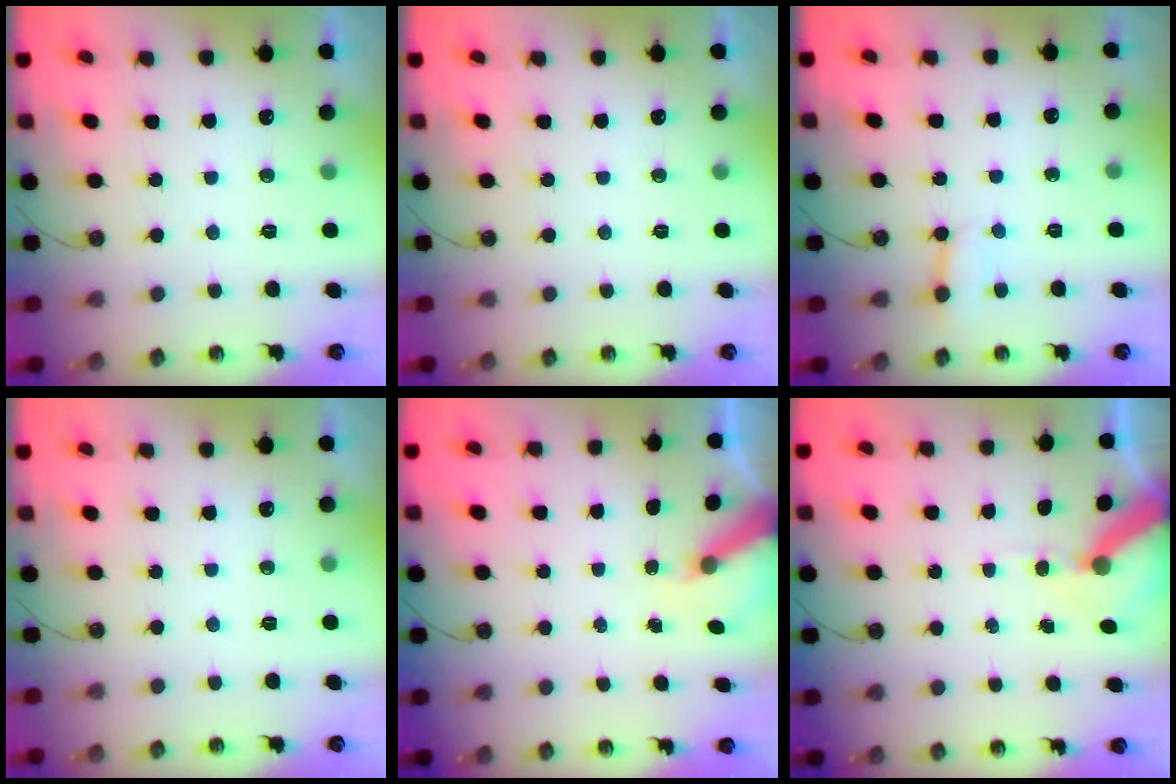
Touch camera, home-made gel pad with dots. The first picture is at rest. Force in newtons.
{"total": 0.0}
{"total": 2.5, "press": 2.5, "slide": 0.2}
{"total": 0.0}
{"total": 5.2, "press": 5.2, "slide": 0.6}
{"total": 9.6, "press": 9.5, "slide": 1.3}